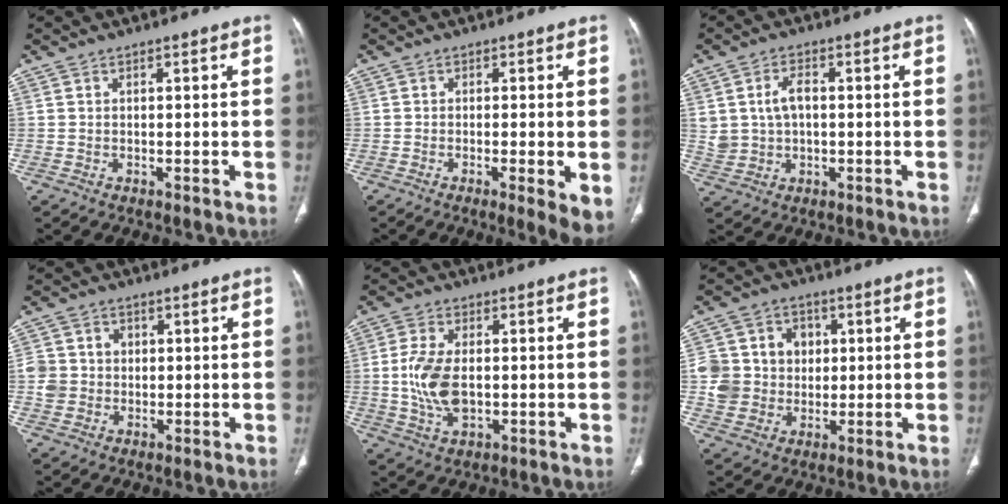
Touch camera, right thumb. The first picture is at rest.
{"total": 5.9, "force": [-1.5, 0.9, 5.7], "torque": [-0.090, -0.016, -0.026]}
{"total": 6.0, "force": [0.7, 4.1, 4.3], "torque": [-0.074, 0.006, 0.019]}
{"total": 5.7, "force": [0.1, 5.4, 1.7], "torque": [-0.011, 0.012, 0.003]}
{"total": 9.2, "force": [-0.3, 5.2, 7.6], "torque": [-0.161, -0.003, -0.002]}
{"total": 11.7, "force": [0.8, 10.8, 4.4], "torque": [-0.050, 0.014, 0.022]}